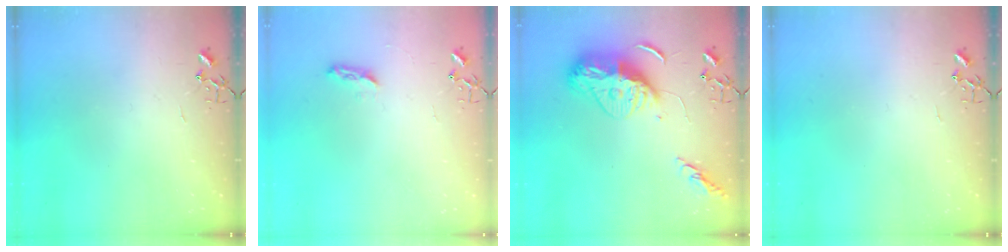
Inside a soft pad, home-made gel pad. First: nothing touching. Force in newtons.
{"total": 5.3, "press": 5.2, "slide": 0.6}
{"total": 15.2, "press": 15.2, "slide": 1.3}
{"total": 0.0}